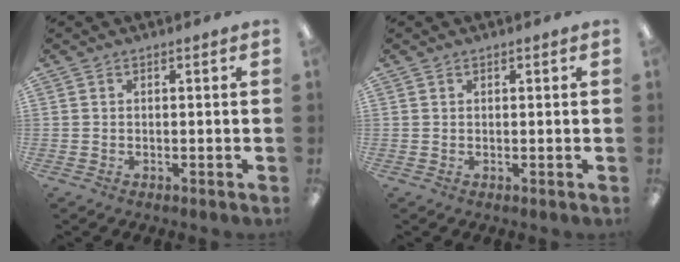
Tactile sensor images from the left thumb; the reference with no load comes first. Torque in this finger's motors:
{"motor_torque": [0.06, -0.06, -0.15, -0.09, 0.00]}